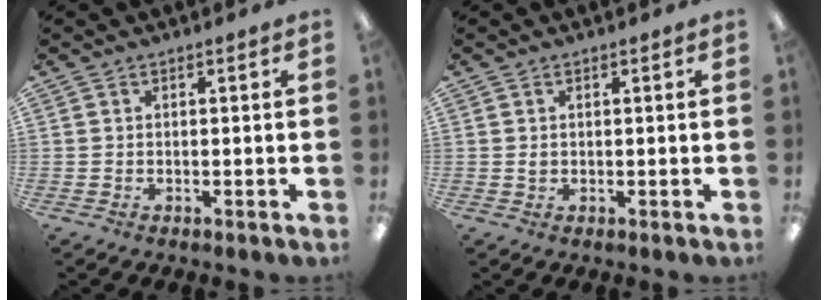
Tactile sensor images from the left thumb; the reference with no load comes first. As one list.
[{"total": 1.1, "force": [0.3, 0.6, 0.9], "torque": [-0.019, 0.004, 0.004]}]